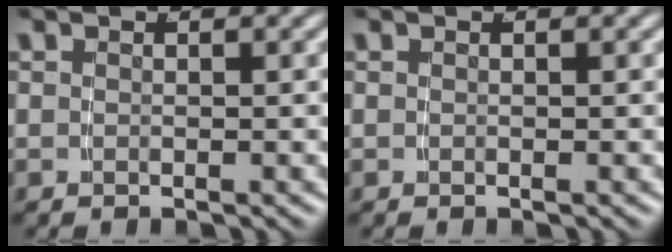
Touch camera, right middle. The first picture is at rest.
{"total": 0.0}